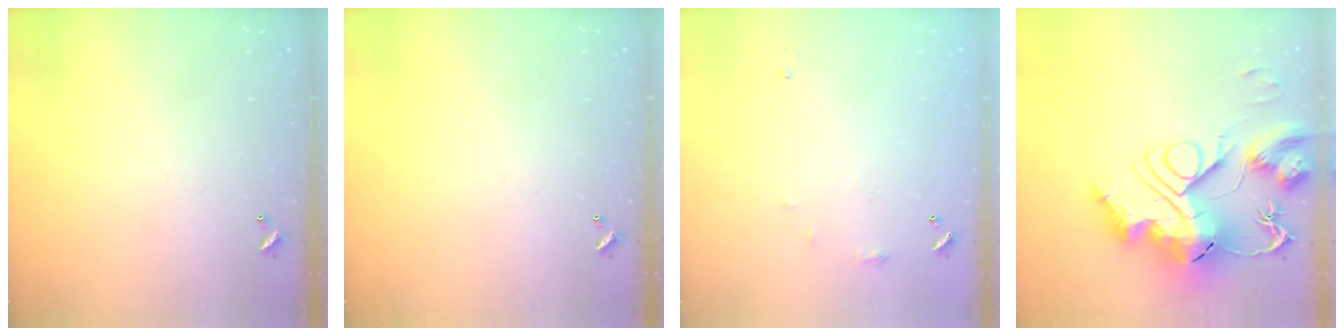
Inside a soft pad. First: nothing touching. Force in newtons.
{"total": 0.0}
{"total": 6.7, "press": 6.6, "slide": 0.9}
{"total": 0.7, "press": 0.7, "slide": 0.0}